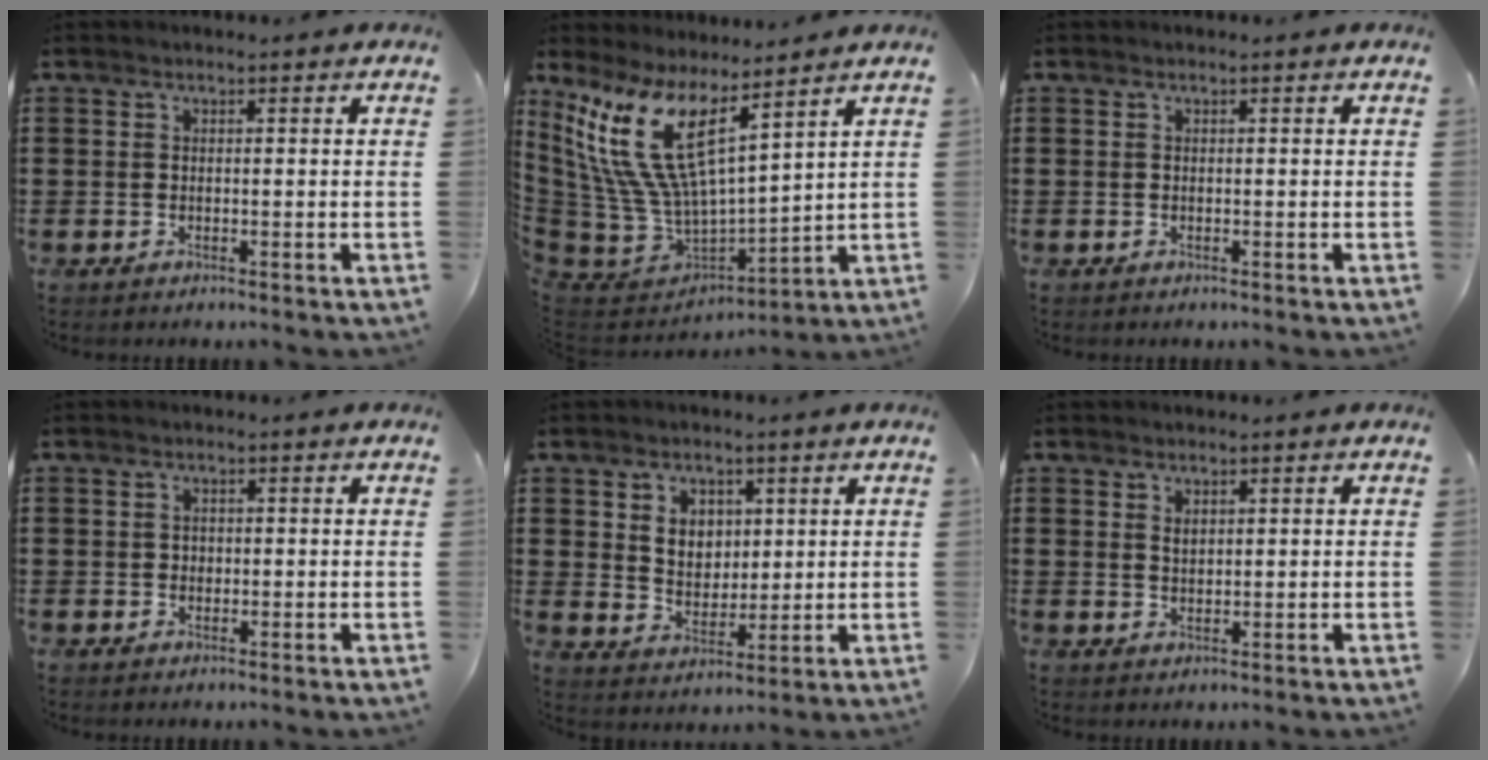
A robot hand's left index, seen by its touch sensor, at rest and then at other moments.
{"total": 14.4, "force": [6.7, 6.0, 11.2], "torque": [-0.275, -0.046, 0.117]}
{"total": 0.0}
{"total": 0.9, "force": [0.1, 0.8, 0.3], "torque": [-0.010, 0.006, 0.001]}
{"total": 4.5, "force": [1.8, 3.7, 1.8], "torque": [-0.045, 0.008, 0.030]}
{"total": 1.1, "force": [0.7, 0.7, 0.5], "torque": [-0.014, 0.003, 0.014]}